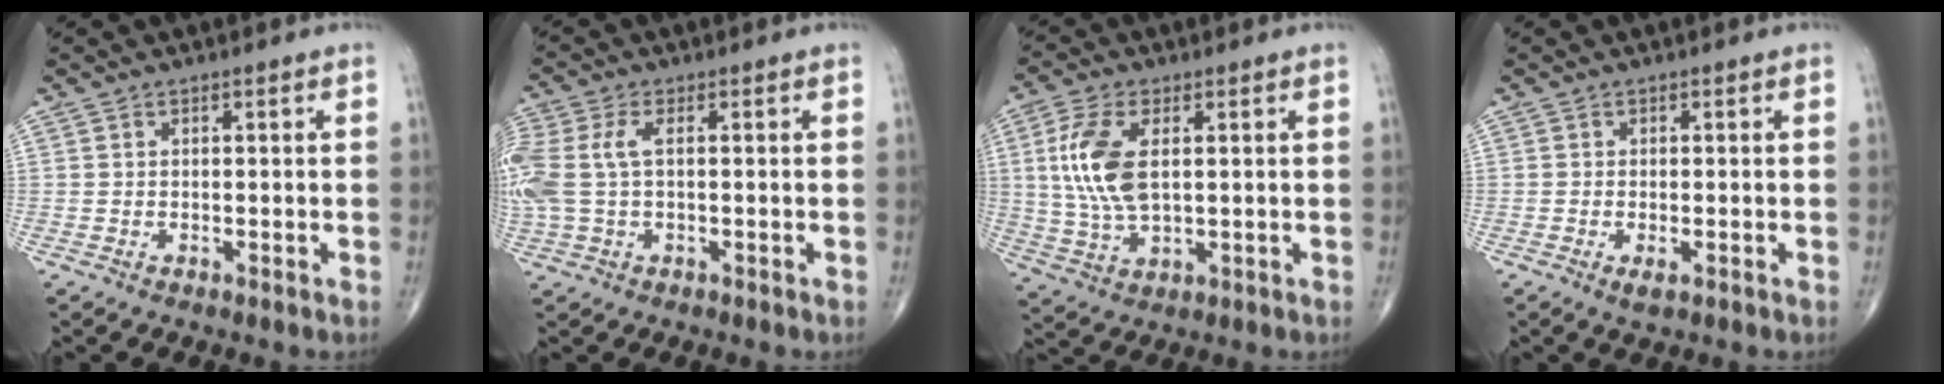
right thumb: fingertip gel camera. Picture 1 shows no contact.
{"total": 9.4, "force": [1.1, 5.1, 7.9], "torque": [-0.227, 0.020, 0.026]}
{"total": 11.1, "force": [2.1, 5.5, 9.4], "torque": [-0.208, -0.007, 0.044]}
{"total": 1.6, "force": [-0.6, 0.5, 1.4], "torque": [-0.029, -0.004, -0.011]}